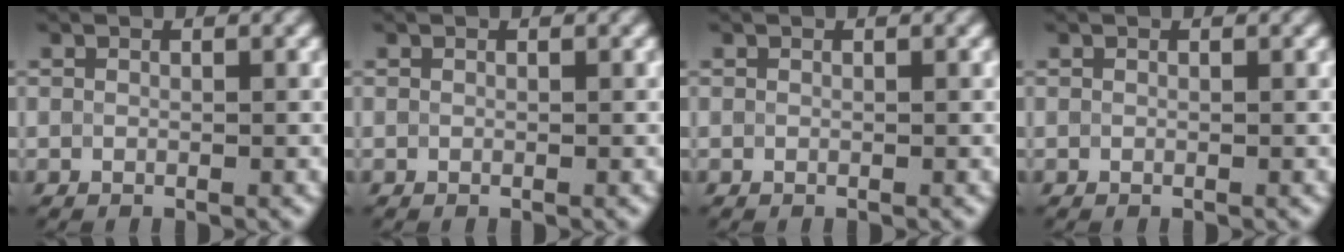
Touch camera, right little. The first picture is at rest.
{"total": 0.0}
{"total": 0.0}
{"total": 0.0}